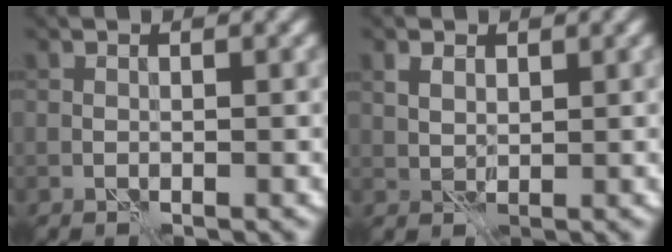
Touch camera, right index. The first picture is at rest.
{"total": 1.7, "force": [0.6, 1.3, 1.0], "torque": [-0.021, -0.001, 0.013]}